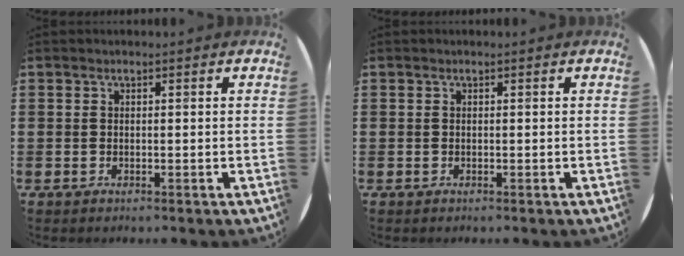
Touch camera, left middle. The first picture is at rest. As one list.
[{"total": 0.0}]